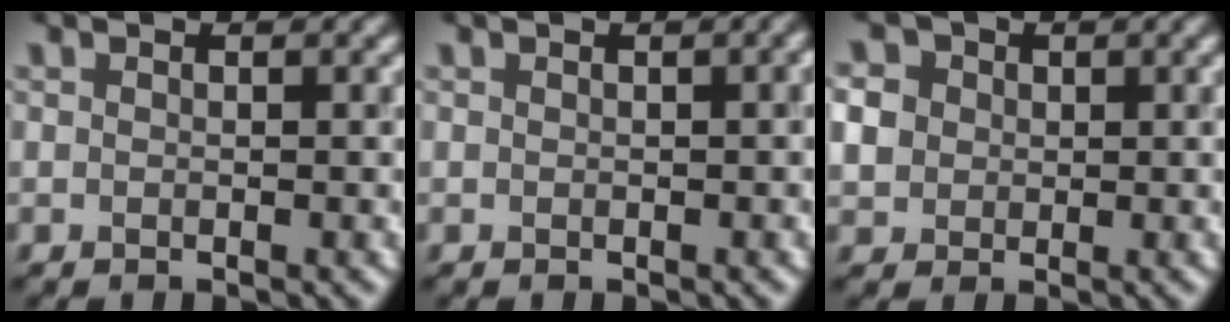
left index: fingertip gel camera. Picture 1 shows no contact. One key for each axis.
{"total": 1.0, "fx": 0.1, "fy": 0.2, "fz": 0.9, "tx": -0.009, "ty": 0.007, "tz": 0.002}
{"total": 4.3, "fx": 0.7, "fy": 3.9, "fz": 1.8, "tx": -0.055, "ty": 0.019, "tz": 0.011}